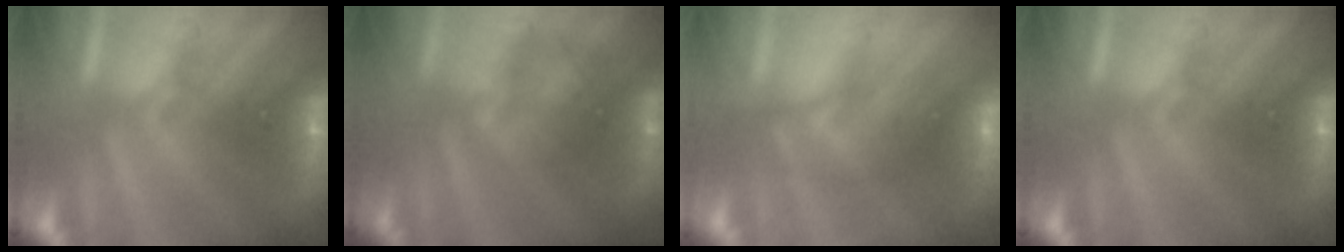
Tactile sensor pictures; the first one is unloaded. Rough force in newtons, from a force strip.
{"total": 1.7}
{"total": 7.6}
{"total": 0.0}